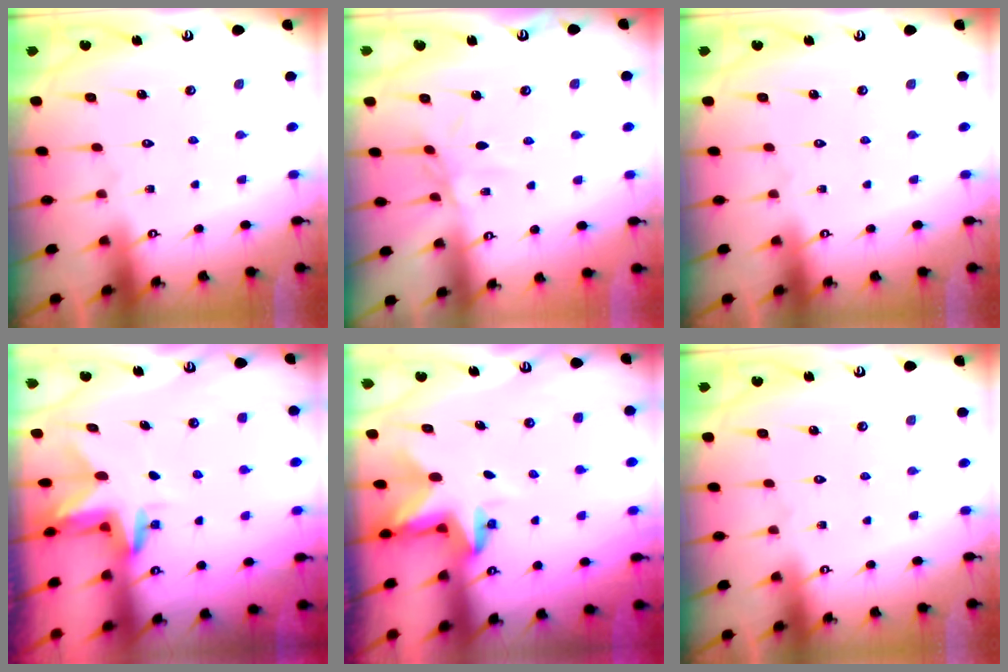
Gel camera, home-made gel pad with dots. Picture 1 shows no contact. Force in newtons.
{"total": 4.4, "press": 4.4, "slide": 0.5}
{"total": 0.0}
{"total": 3.2, "press": 3.2, "slide": 0.2}
{"total": 2.8, "press": 2.8, "slide": 0.2}
{"total": 0.0}